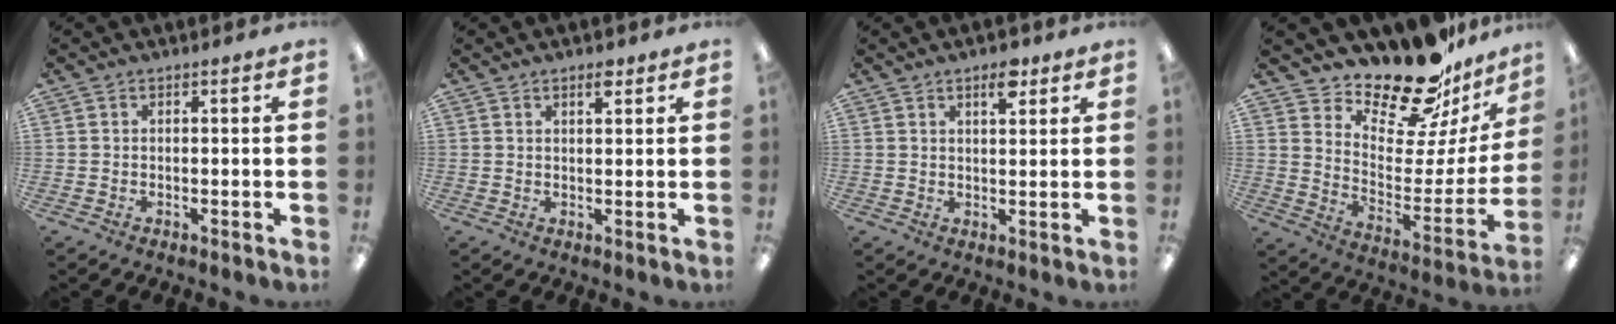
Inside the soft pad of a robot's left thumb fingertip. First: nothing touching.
{"total": 2.4, "force": [1.9, 0.7, 1.4], "torque": [-0.015, -0.007, 0.030]}
{"total": 4.8, "force": [3.1, 2.0, 3.1], "torque": [-0.029, -0.014, 0.047]}
{"total": 21.3, "force": [18.4, 6.5, 8.4], "torque": [-0.128, -0.141, 0.312]}